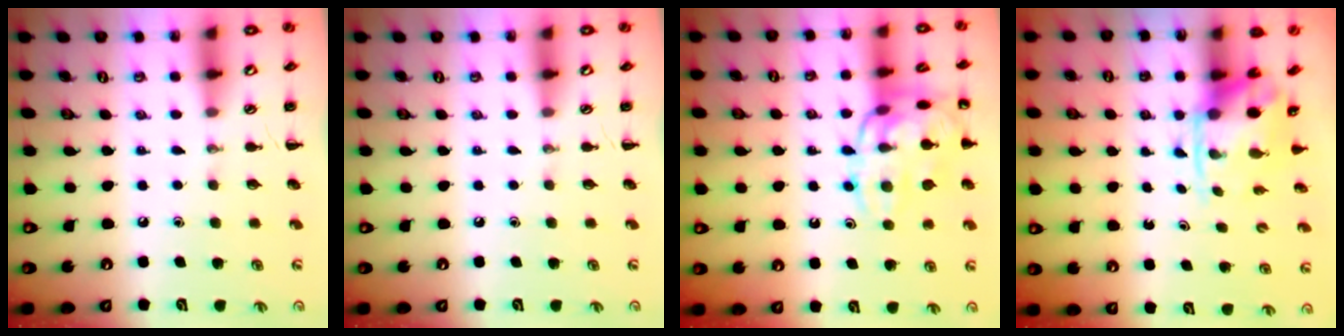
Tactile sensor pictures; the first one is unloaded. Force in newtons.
{"total": 0.0}
{"total": 17.4, "press": 17.4, "slide": 0.7}
{"total": 3.8, "press": 3.7, "slide": 0.8}